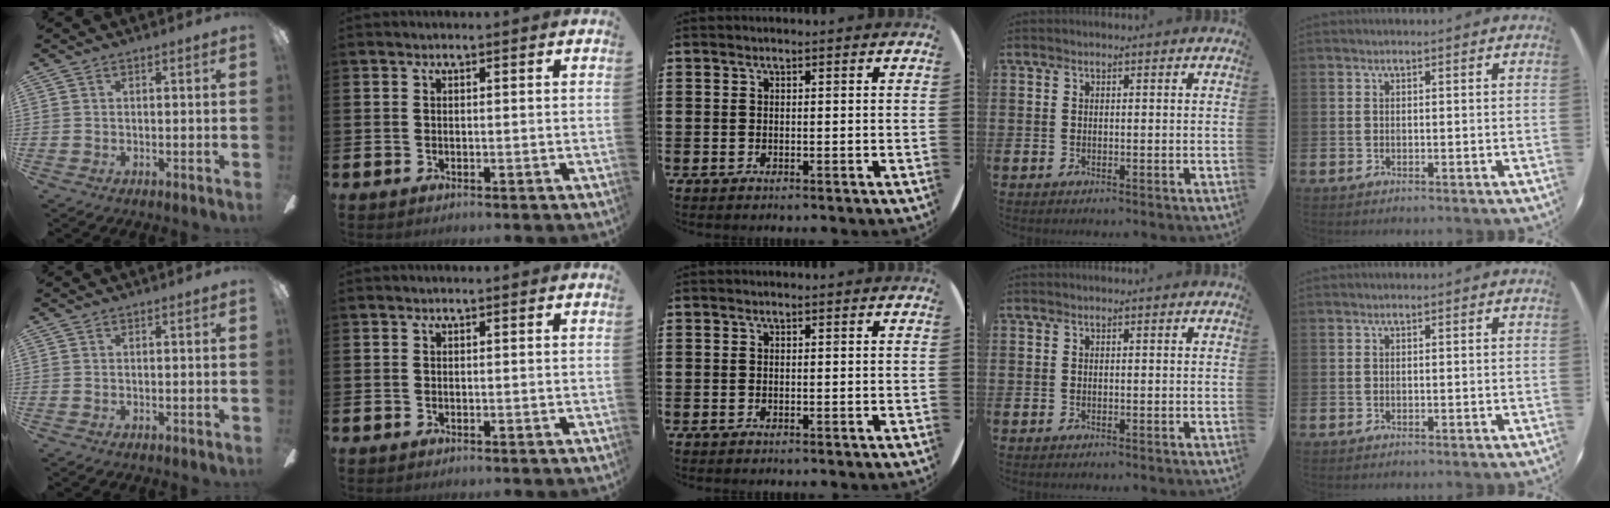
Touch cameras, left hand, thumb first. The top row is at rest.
{}